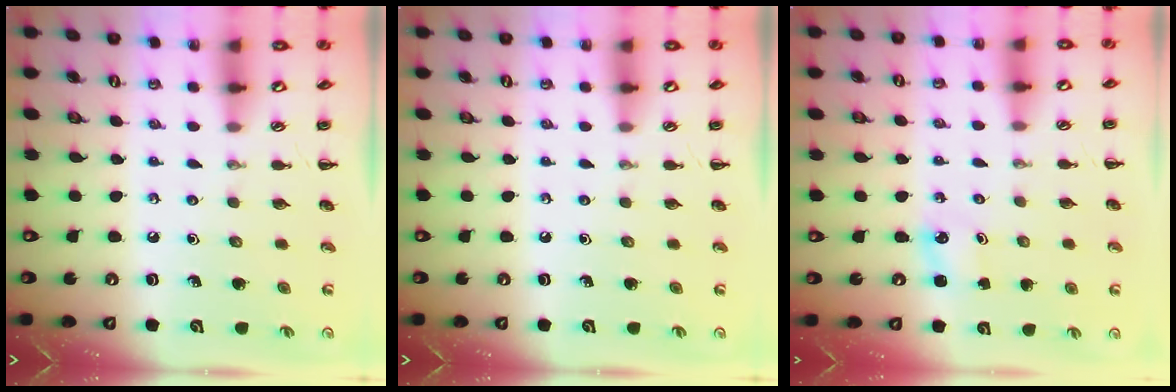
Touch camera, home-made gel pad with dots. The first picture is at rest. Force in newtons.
{"total": 0.0}
{"total": 1.4, "press": 1.4, "slide": 0.3}